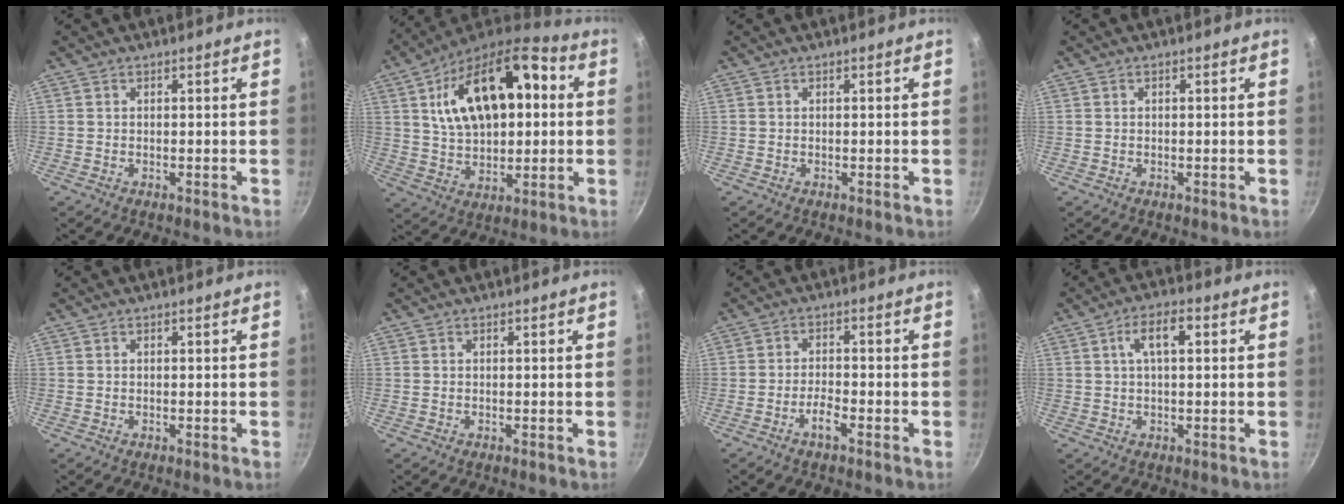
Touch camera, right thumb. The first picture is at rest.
{"total": 23.1, "force": [5.0, 12.9, 18.5], "torque": [-0.294, 0.016, 0.080]}
{"total": 0.0}
{"total": 0.0}
{"total": 0.0}
{"total": 0.0}
{"total": 3.2, "force": [-2.0, 0.7, 2.4], "torque": [-0.046, 0.016, -0.038]}
{"total": 5.9, "force": [1.5, 2.5, 5.1], "torque": [-0.090, 0.017, 0.024]}